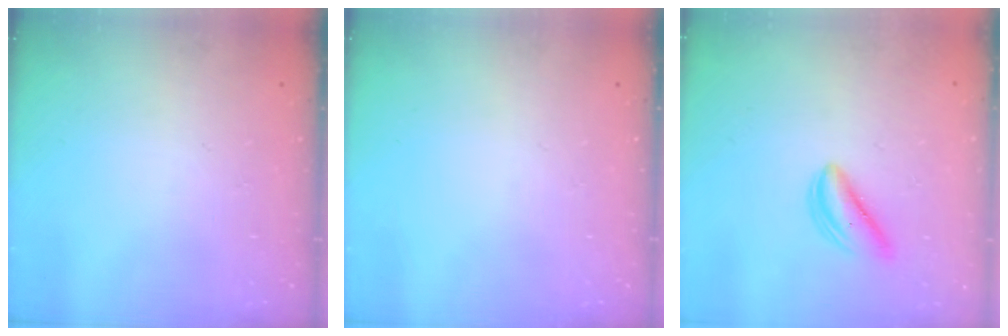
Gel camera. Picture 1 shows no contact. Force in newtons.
{"total": 0.0}
{"total": 3.6, "press": 3.6, "slide": 0.3}